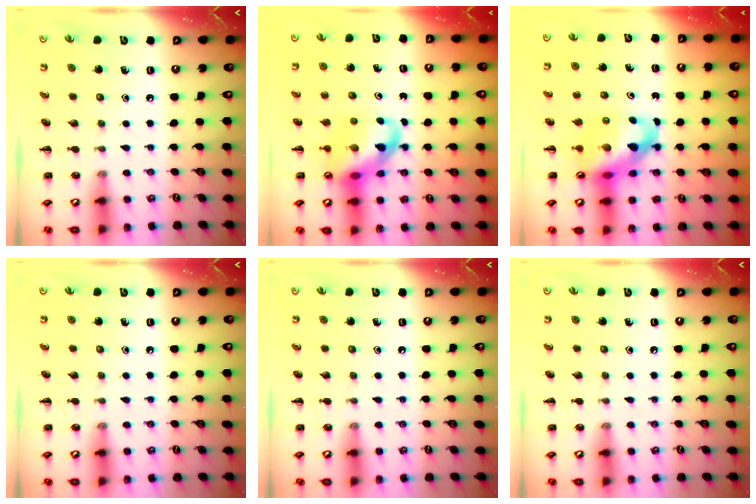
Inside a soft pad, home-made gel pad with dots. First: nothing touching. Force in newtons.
{"total": 11.1, "press": 10.7, "slide": 3.1}
{"total": 12.5, "press": 12.1, "slide": 3.4}
{"total": 0.0}
{"total": 0.0}
{"total": 0.0}